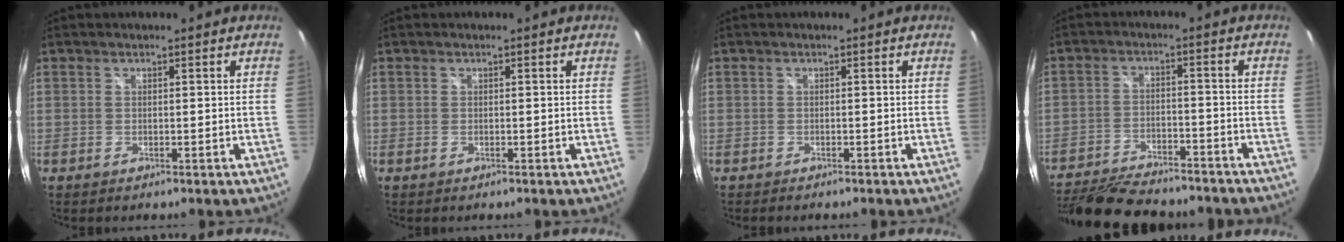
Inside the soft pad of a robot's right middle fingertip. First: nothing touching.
{"total": 0.0}
{"total": 1.9, "force": [-1.7, 0.4, 0.6], "torque": [-0.016, -0.013, -0.029]}
{"total": 20.8, "force": [-17.4, 5.9, 9.7], "torque": [-0.200, -0.031, -0.264]}